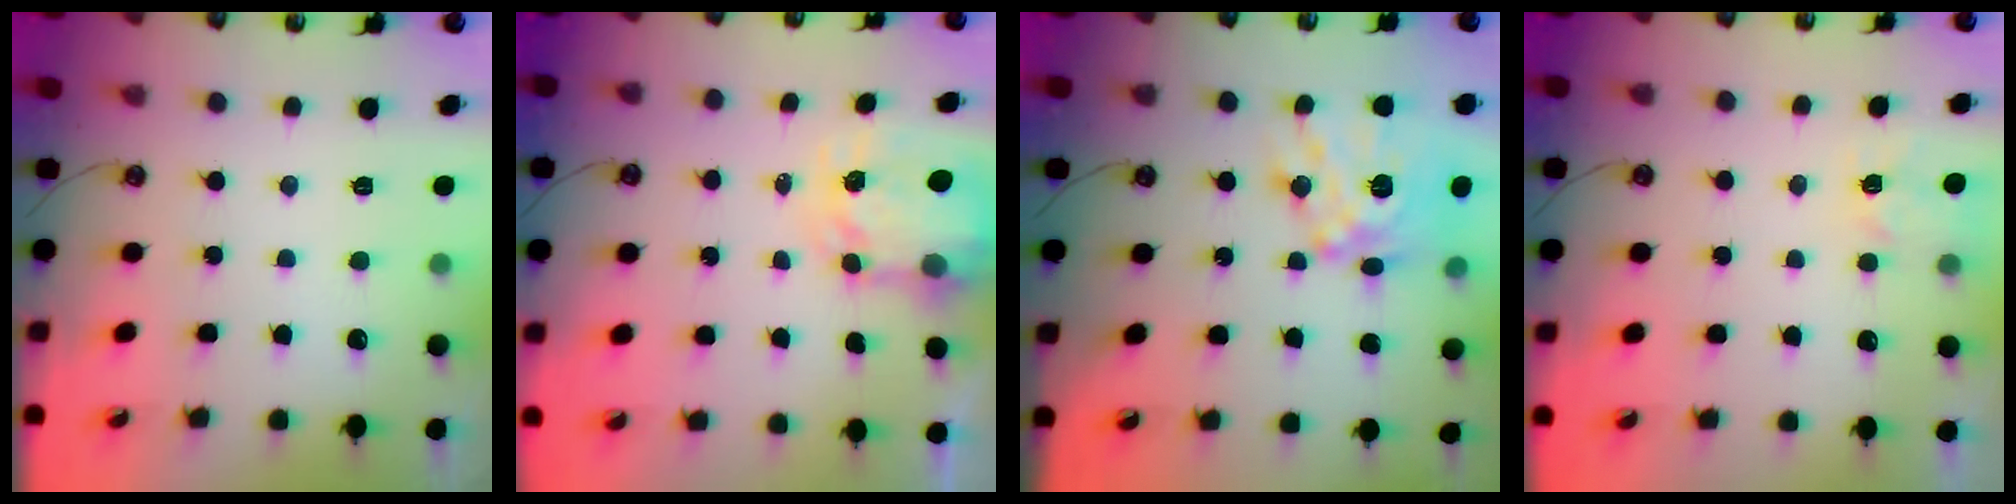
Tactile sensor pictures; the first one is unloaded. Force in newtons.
{"total": 4.4, "press": 4.3, "slide": 0.9}
{"total": 16.4, "press": 16.3, "slide": 1.8}
{"total": 2.9, "press": 2.8, "slide": 0.4}